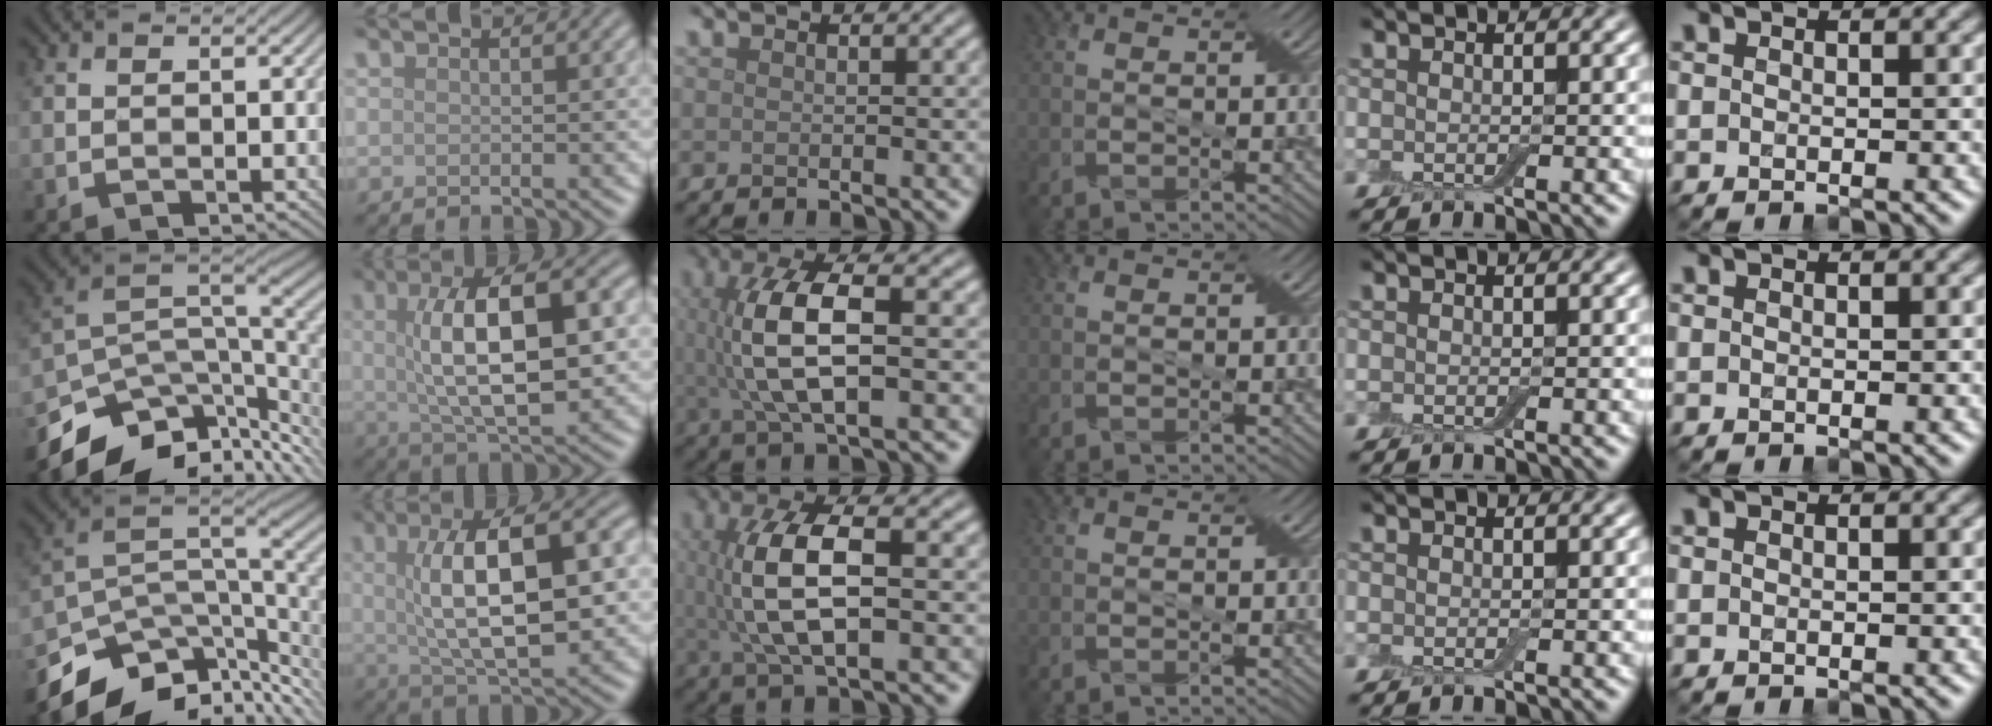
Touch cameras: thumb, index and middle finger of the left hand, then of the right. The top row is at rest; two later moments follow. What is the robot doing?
{"motion": "wrap", "object": "bandage"}